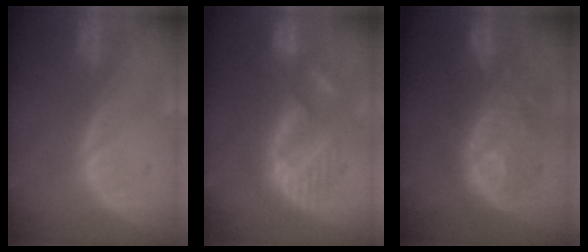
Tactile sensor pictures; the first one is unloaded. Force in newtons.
{"total": 9.0, "press": 8.9, "slide": 1.6}
{"total": 10.2, "press": 10.1, "slide": 1.7}